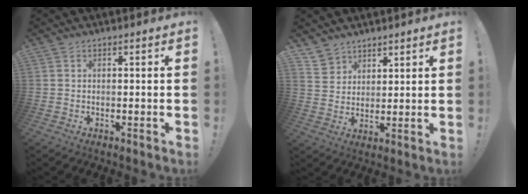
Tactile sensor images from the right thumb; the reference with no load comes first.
{"total": 6.4, "force": [5.3, 3.6, 0.4], "torque": [-0.017, -0.040, 0.104]}